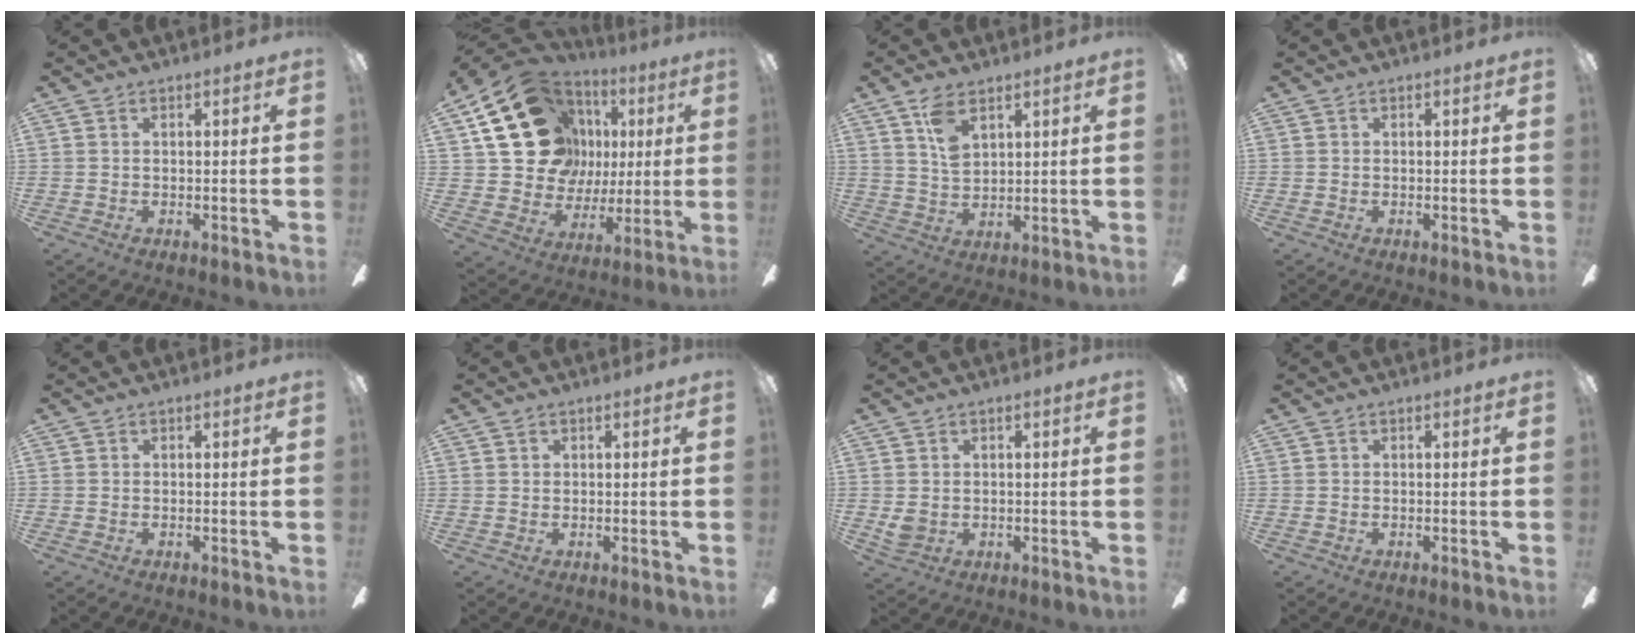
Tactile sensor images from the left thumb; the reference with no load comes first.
{"total": 23.9, "force": [8.5, 18.6, 12.5], "torque": [-0.240, -0.025, 0.175]}
{"total": 7.0, "force": [4.1, 3.6, 4.3], "torque": [-0.081, -0.008, 0.075]}
{"total": 0.0}
{"total": 0.0}
{"total": 0.7, "force": [0.3, 0.6, 0.1], "torque": [-0.002, 0.003, 0.005]}
{"total": 2.9, "force": [0.3, 2.6, 1.3], "torque": [-0.016, 0.002, 0.005]}
{"total": 0.0}